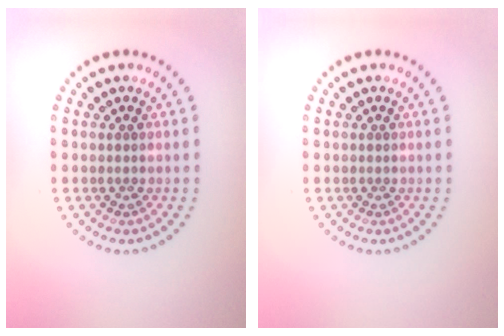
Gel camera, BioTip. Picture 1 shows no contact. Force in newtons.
{"total": 0.0}